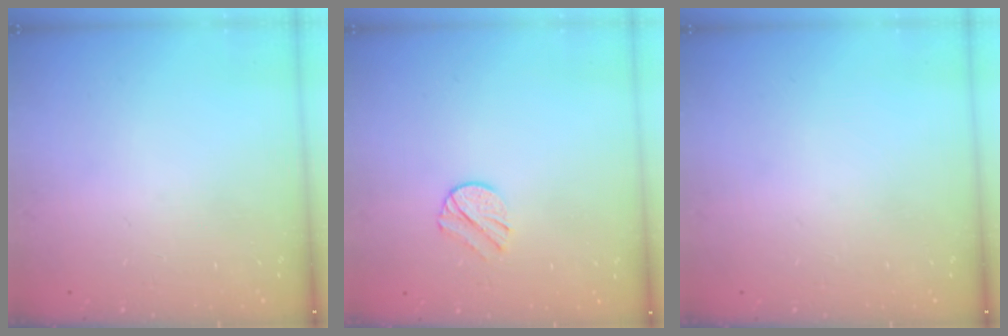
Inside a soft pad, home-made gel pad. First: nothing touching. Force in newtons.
{"total": 6.9, "press": 6.8, "slide": 1.2}
{"total": 0.0}